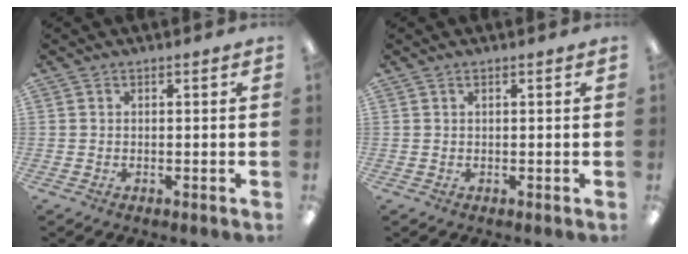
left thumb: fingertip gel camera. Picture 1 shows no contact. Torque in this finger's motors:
{"motor_torque": [-0.18, -0.10, -0.30, 0.05, 0.04]}